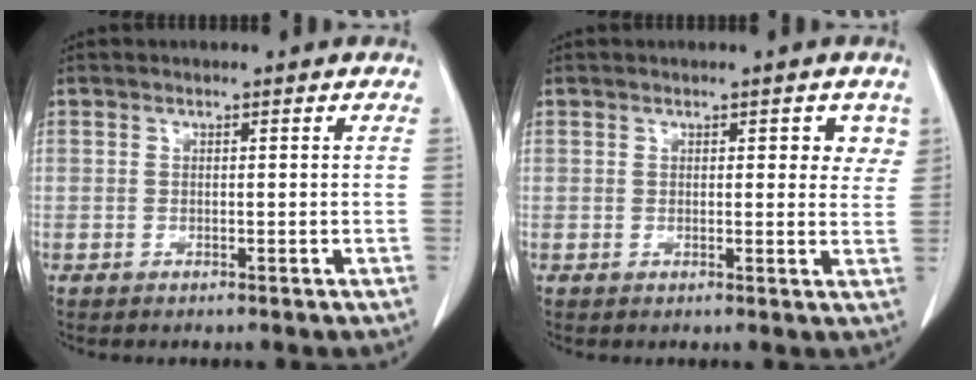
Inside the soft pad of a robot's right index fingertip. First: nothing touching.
{"total": 3.2, "force": [1.6, 1.7, 2.2], "torque": [-0.011, 0.001, 0.014]}